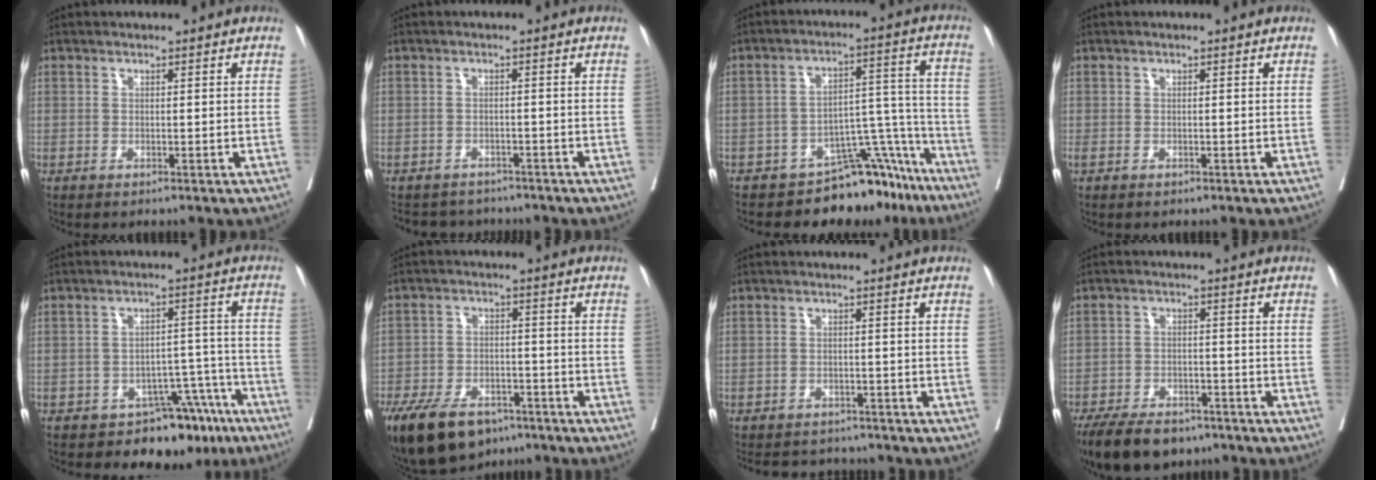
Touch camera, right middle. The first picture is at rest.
{"total": 6.4, "force": [-6.0, 2.2, 0.5], "torque": [-0.007, 0.003, -0.079]}
{"total": 10.4, "force": [-9.2, 3.9, 3.0], "torque": [0.000, 0.080, -0.135]}
{"total": 0.0}
{"total": 9.1, "force": [-6.9, 4.9, 3.2], "torque": [-0.007, 0.051, -0.093]}
{"total": 14.1, "force": [-9.9, 6.9, 7.2], "torque": [-0.151, -0.011, -0.159]}
{"total": 8.4, "force": [-7.8, 2.9, 1.5], "torque": [-0.026, 0.007, -0.099]}
{"total": 11.6, "force": [-8.9, 5.2, 5.2], "torque": [-0.091, -0.011, -0.138]}